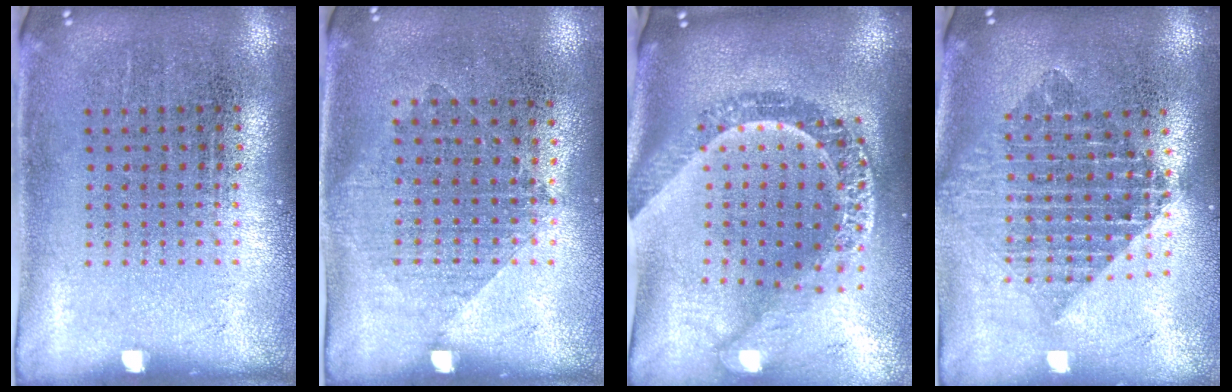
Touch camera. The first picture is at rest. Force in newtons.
{"total": 1.0, "press": 1.0, "slide": 0.4}
{"total": 3.0, "press": 2.3, "slide": 1.9}
{"total": 2.1, "press": 1.7, "slide": 1.3}